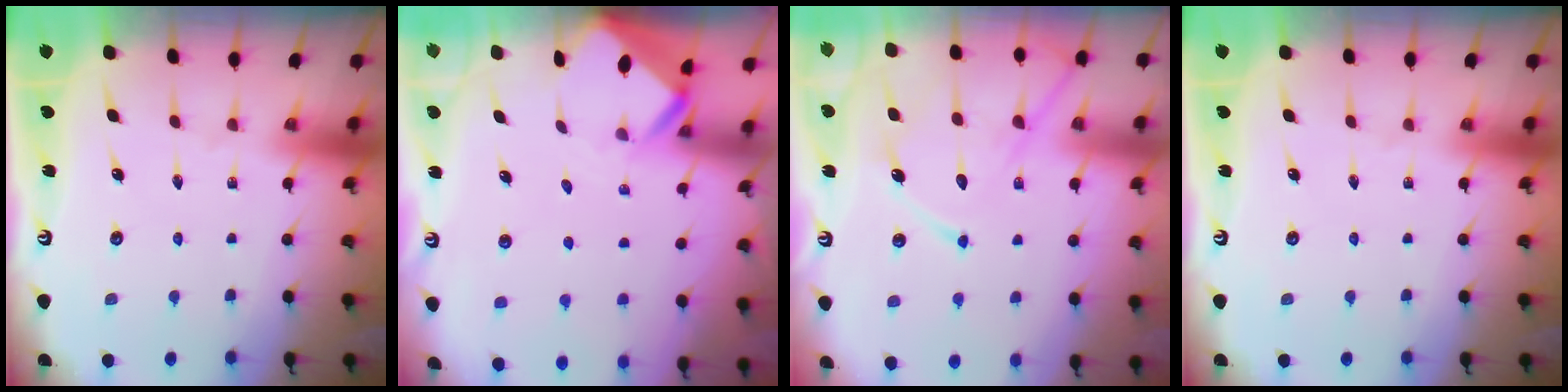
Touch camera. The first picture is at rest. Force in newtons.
{"total": 3.0, "press": 3.0, "slide": 0.2}
{"total": 13.7, "press": 13.7, "slide": 1.2}
{"total": 0.0}